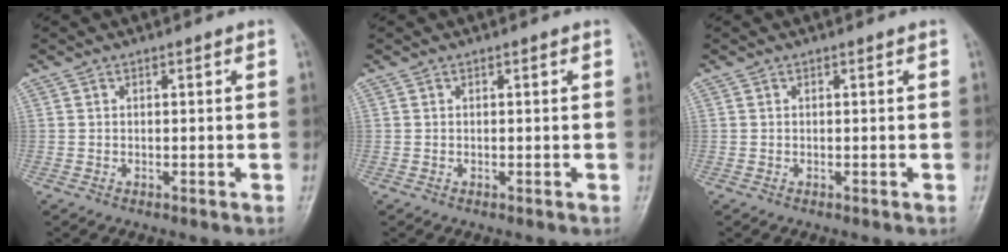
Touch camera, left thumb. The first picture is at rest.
{"total": 0.0}
{"total": 0.0}